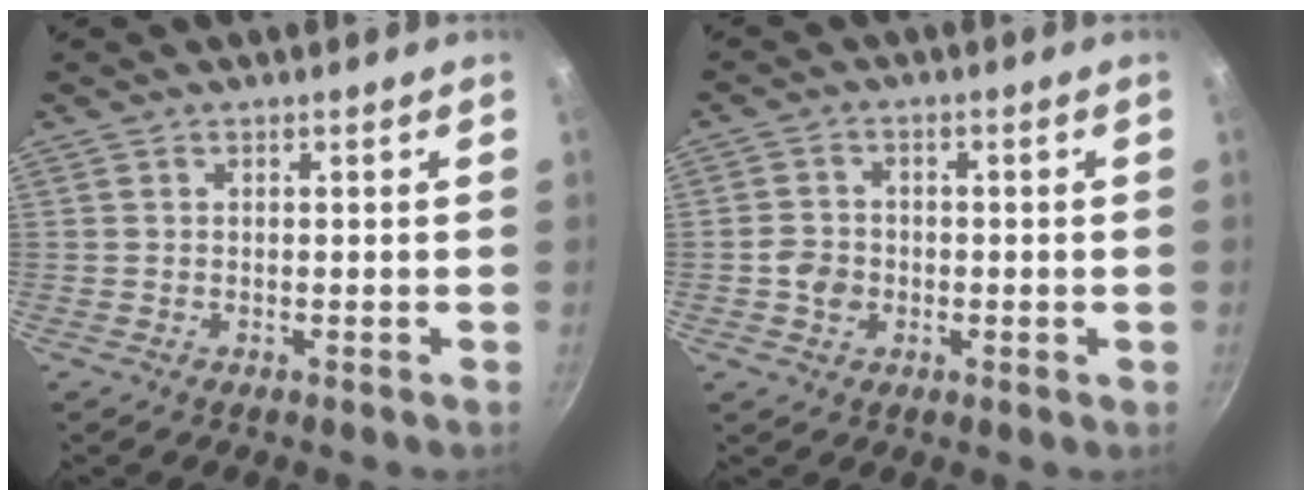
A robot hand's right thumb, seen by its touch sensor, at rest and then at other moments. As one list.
[{"total": 4.4, "force": [-1.0, 3.7, 2.1], "torque": [-0.026, 0.013, -0.023]}]